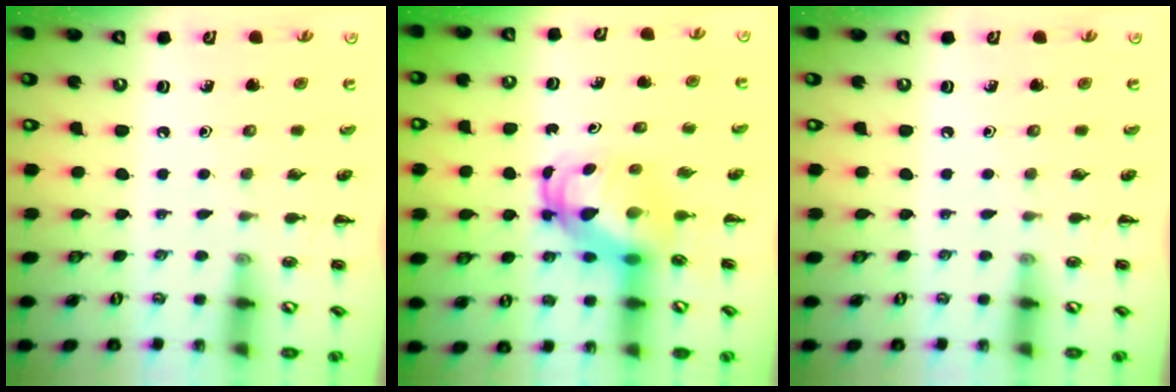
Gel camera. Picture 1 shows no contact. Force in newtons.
{"total": 6.1, "press": 6.1, "slide": 0.6}
{"total": 0.0}